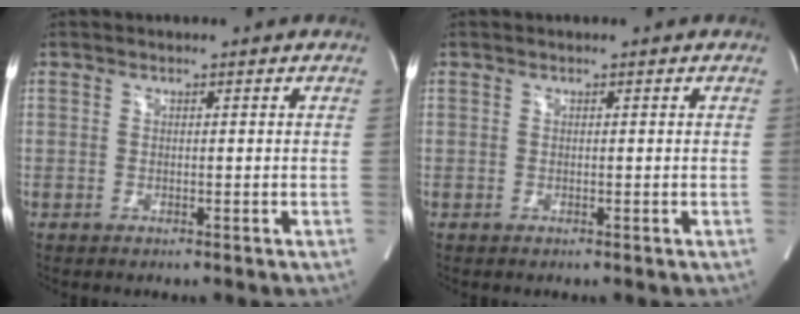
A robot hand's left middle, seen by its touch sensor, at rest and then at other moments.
{"total": 0.0}